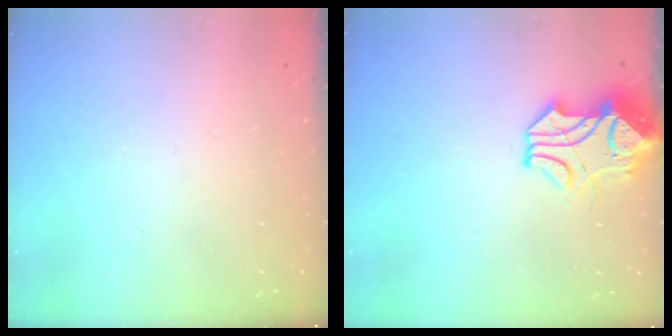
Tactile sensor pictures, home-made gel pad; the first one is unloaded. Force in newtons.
{"total": 3.0, "press": 2.8, "slide": 1.1}